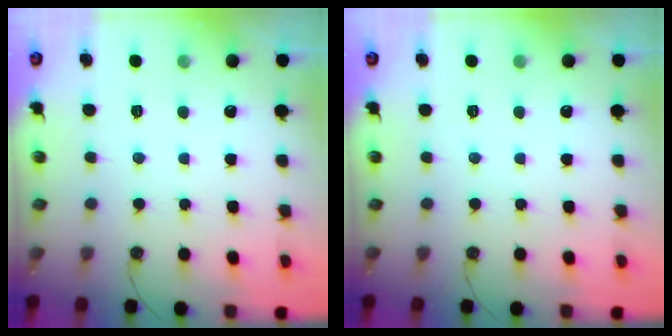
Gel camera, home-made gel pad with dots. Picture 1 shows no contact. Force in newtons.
{"total": 0.0}